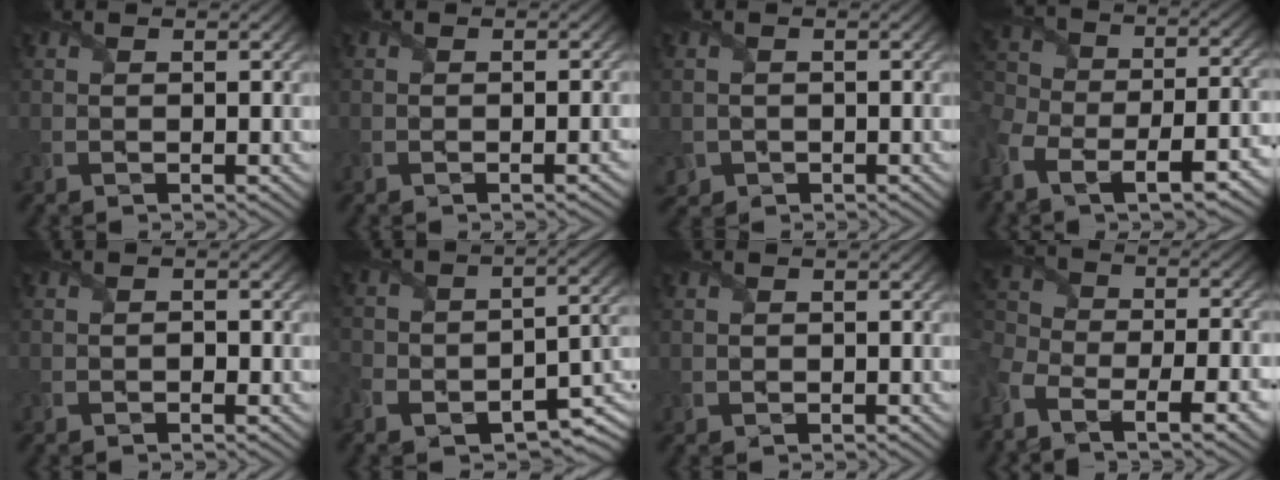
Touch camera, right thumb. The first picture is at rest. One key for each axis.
{"total": 0.8, "fx": -0.5, "fy": -0.2, "fz": 0.6, "tx": -0.007, "ty": -0.001, "tz": -0.007}
{"total": 1.6, "fx": -0.6, "fy": 1.4, "fz": 0.0, "tx": 0.000, "ty": -0.011, "tz": -0.015}
{"total": 11.9, "fx": -6.6, "fy": 6.1, "fz": 7.8, "tx": -0.170, "ty": -0.034, "tz": -0.088}
{"total": 0.7, "fx": -0.4, "fy": 0.4, "fz": 0.5, "tx": -0.008, "ty": 0.001, "tz": -0.005}
{"total": 9.7, "fx": -6.2, "fy": 5.0, "fz": 5.6, "tx": -0.095, "ty": -0.033, "tz": -0.100}
{"total": 0.0}
{"total": 10.0, "fx": -5.9, "fy": 4.2, "fz": 6.9, "tx": -0.163, "ty": -0.029, "tz": -0.094}